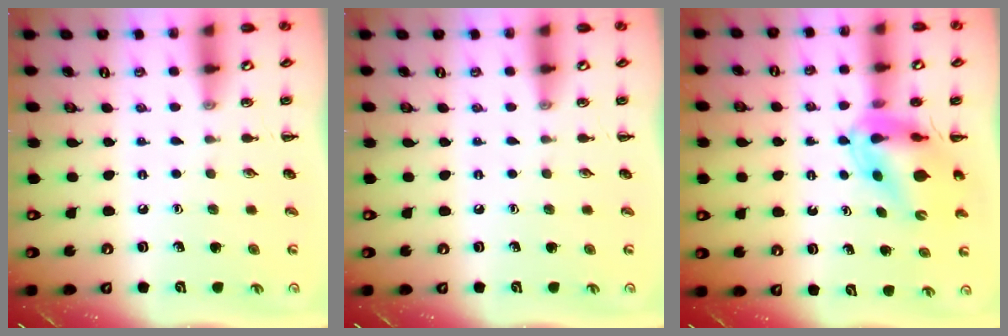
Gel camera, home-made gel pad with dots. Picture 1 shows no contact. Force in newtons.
{"total": 0.0}
{"total": 10.7, "press": 10.1, "slide": 3.4}